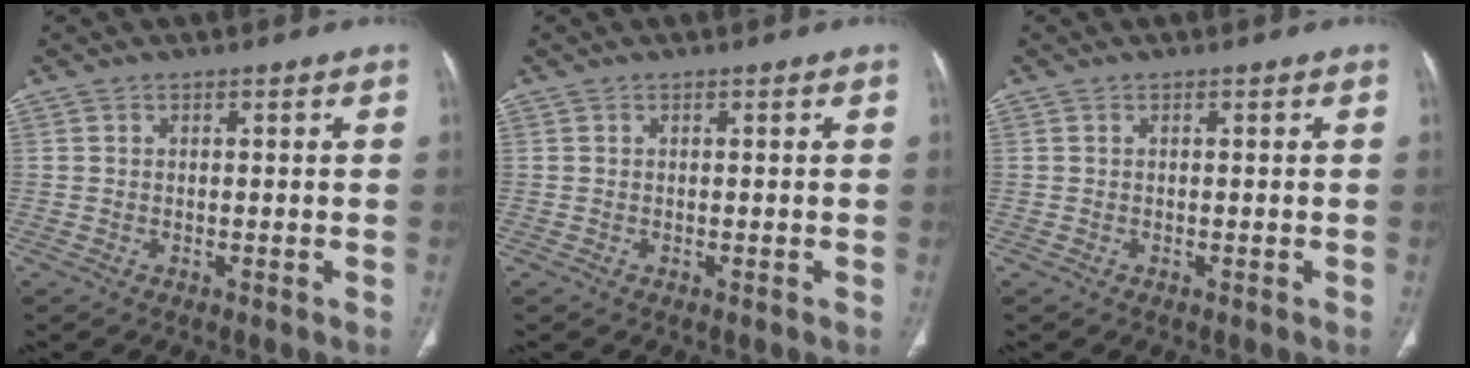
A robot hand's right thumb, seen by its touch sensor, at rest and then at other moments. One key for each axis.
{"total": 0.0}
{"total": 0.0}